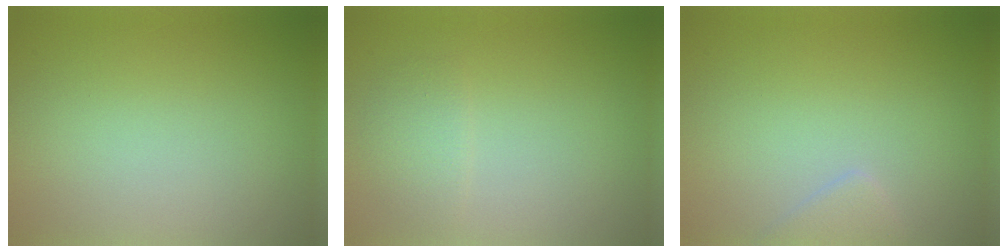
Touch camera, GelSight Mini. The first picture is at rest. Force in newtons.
{"total": 1.5, "press": 1.5, "slide": 0.1}
{"total": 1.5, "press": 1.5, "slide": 0.1}